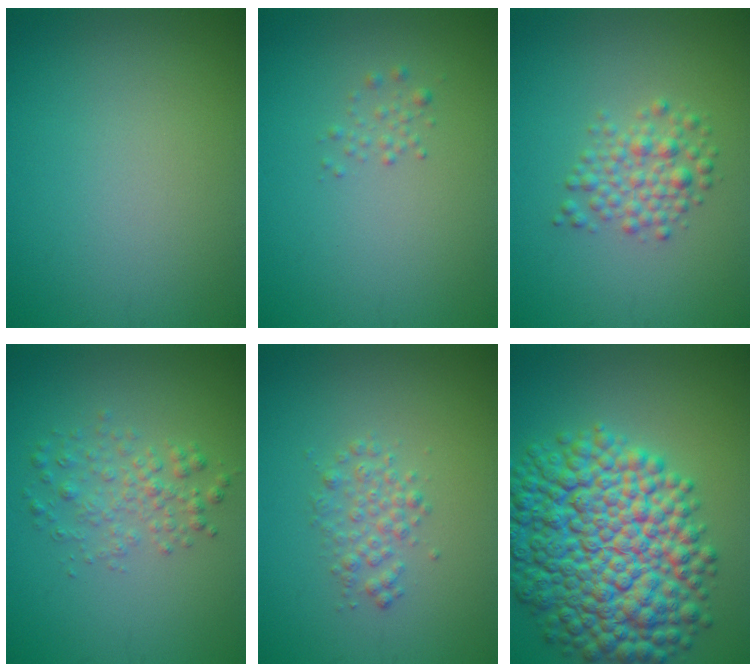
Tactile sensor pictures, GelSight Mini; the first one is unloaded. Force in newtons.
{"total": 0.8, "press": 0.8, "slide": 0.0}
{"total": 2.8, "press": 2.8, "slide": 0.1}
{"total": 2.5, "press": 2.5, "slide": 0.0}
{"total": 2.0, "press": 2.0, "slide": 0.0}
{"total": 13.4, "press": 13.4, "slide": 0.2}